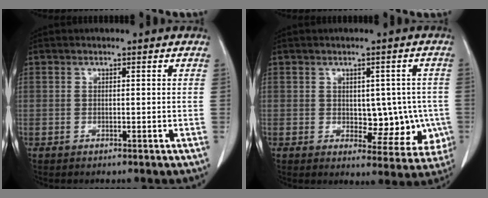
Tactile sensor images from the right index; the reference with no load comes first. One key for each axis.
{"total": 10.2, "fx": -0.8, "fy": 6.1, "fz": 8.2, "tx": -0.095, "ty": 0.015, "tz": 0.010}